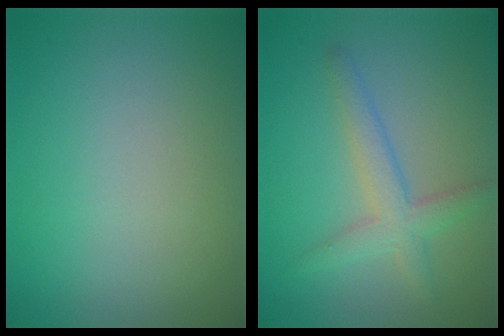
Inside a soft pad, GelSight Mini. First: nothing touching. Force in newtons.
{"total": 3.0, "press": 3.0, "slide": 0.0}